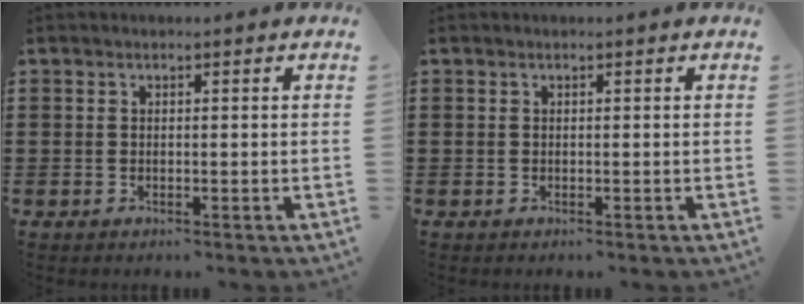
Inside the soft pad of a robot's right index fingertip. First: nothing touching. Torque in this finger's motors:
{"motor_torque": [0.00, 0.00, 0.00, 0.00]}